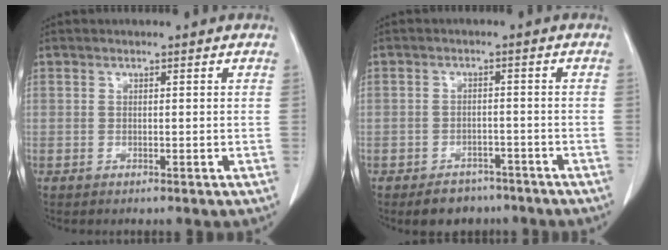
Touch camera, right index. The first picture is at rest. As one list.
[{"total": 5.1, "force": [-3.9, 3.1, 1.1], "torque": [-0.012, 0.008, -0.055]}]